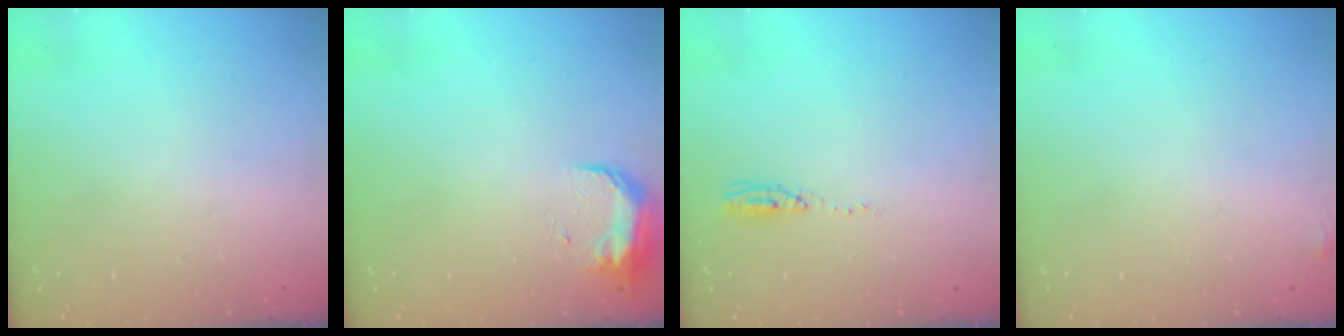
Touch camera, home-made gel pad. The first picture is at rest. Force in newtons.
{"total": 9.2, "press": 9.2, "slide": 0.7}
{"total": 4.8, "press": 4.6, "slide": 1.4}
{"total": 10.3, "press": 3.9, "slide": 9.5}